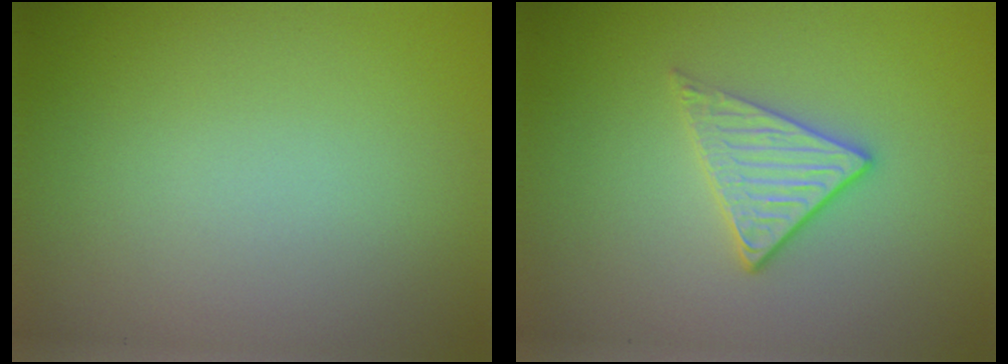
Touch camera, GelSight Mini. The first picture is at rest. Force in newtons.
{"total": 2.3, "press": 2.0, "slide": 1.0}